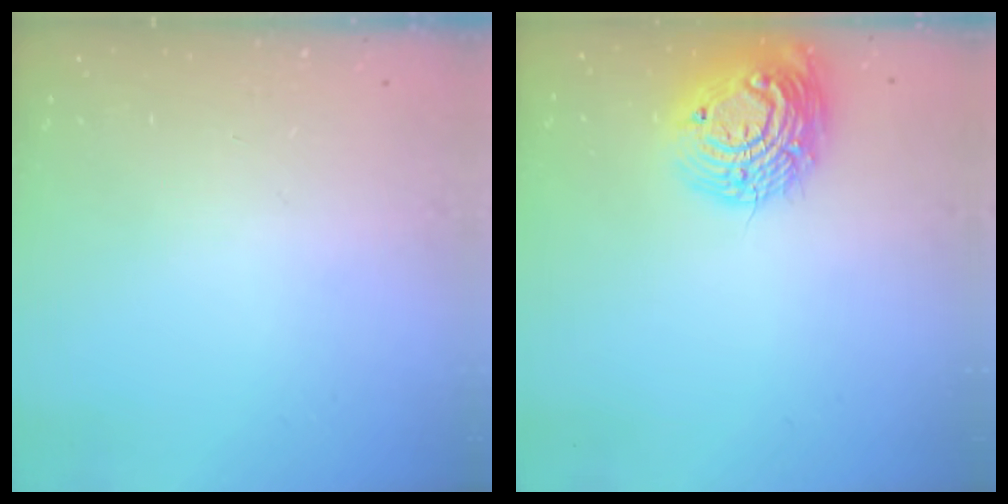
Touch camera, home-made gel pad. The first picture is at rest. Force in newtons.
{"total": 16.7, "press": 16.6, "slide": 1.2}